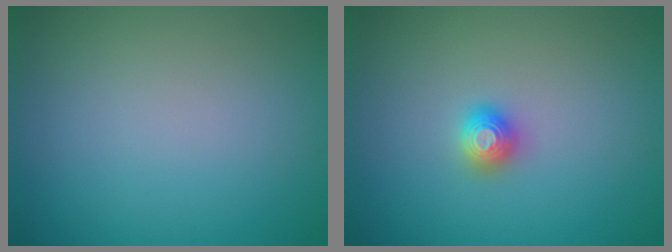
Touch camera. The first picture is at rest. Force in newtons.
{"total": 1.3, "press": 1.3, "slide": 0.2}